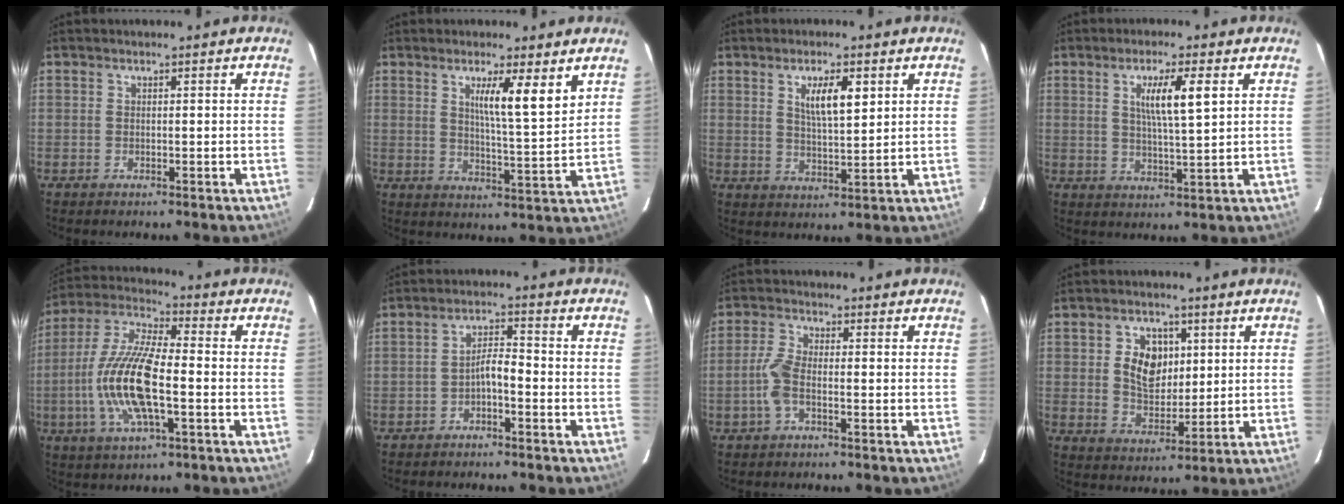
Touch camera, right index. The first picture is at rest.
{"total": 8.4, "force": [4.7, 0.3, 7.0], "torque": [-0.107, -0.012, 0.071]}
{"total": 6.6, "force": [2.7, 1.8, 5.7], "torque": [-0.100, 0.000, 0.051]}
{"total": 7.2, "force": [2.4, 0.6, 6.8], "torque": [-0.123, -0.003, 0.042]}
{"total": 15.9, "force": [-3.3, 4.6, 14.8], "torque": [-0.305, -0.002, -0.068]}
{"total": 3.2, "force": [-2.1, 0.8, 2.3], "torque": [-0.049, 0.013, -0.035]}
{"total": 4.3, "force": [-1.5, 1.5, 3.8], "torque": [-0.093, 0.005, -0.031]}
{"total": 8.1, "force": [1.9, 5.8, 5.3], "torque": [-0.095, 0.009, 0.041]}